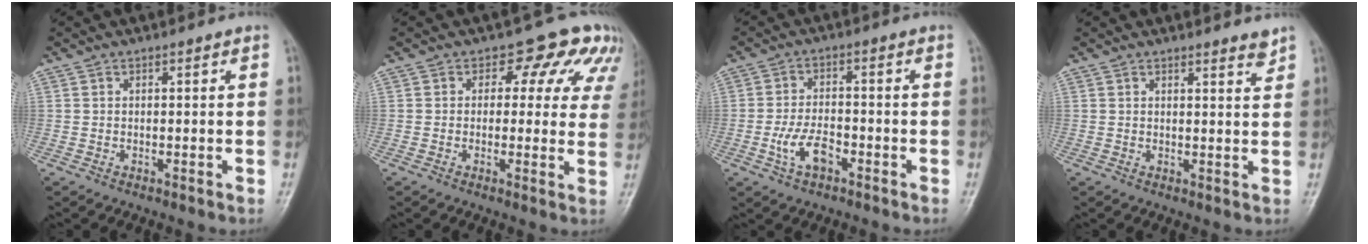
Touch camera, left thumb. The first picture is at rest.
{"total": 9.1, "force": [4.9, 6.1, 4.7], "torque": [-0.003, -0.012, 0.036]}
{"total": 6.1, "force": [-2.7, 3.2, 4.5], "torque": [-0.086, 0.017, -0.052]}
{"total": 2.1, "force": [1.9, 0.3, 0.8], "torque": [-0.004, -0.019, 0.024]}